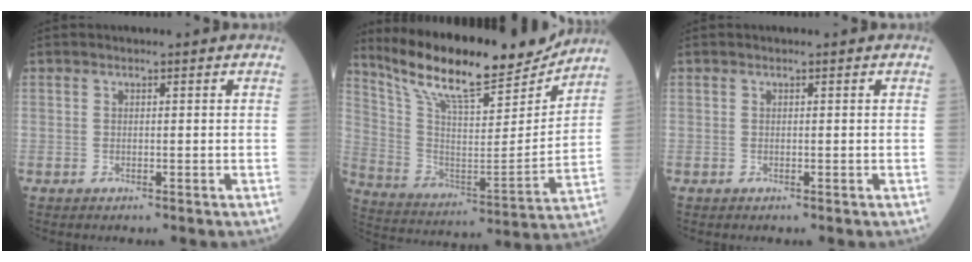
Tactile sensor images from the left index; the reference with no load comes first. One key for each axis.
{"total": 20.2, "fx": 17.8, "fy": 3.2, "fz": 9.0, "tx": -0.169, "ty": -0.025, "tz": 0.295}
{"total": 0.0}